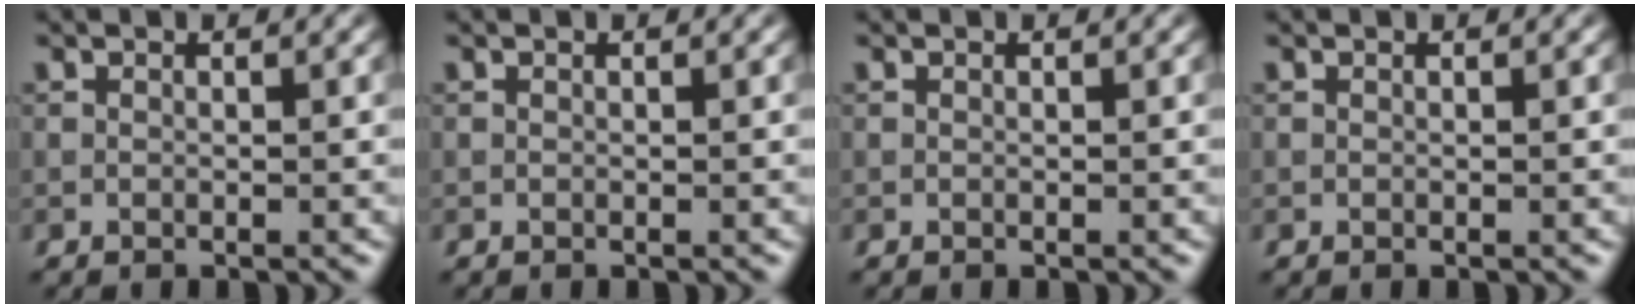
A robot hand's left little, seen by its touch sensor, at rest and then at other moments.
{"total": 0.0}
{"total": 0.0}
{"total": 0.0}